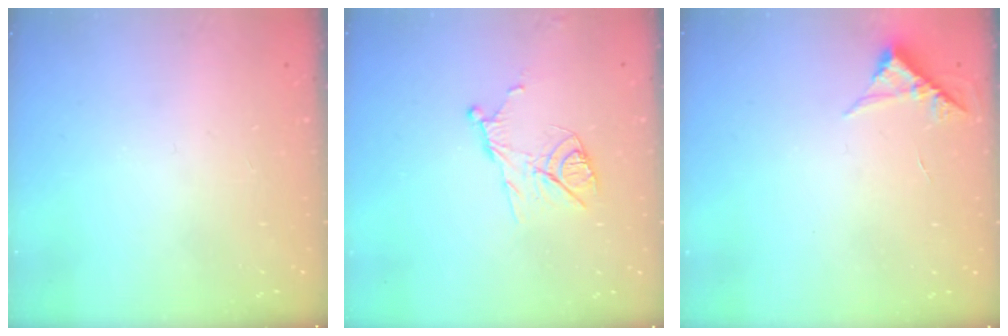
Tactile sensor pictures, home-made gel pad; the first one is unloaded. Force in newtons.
{"total": 10.9, "press": 10.9, "slide": 0.4}
{"total": 4.6, "press": 4.6, "slide": 0.3}